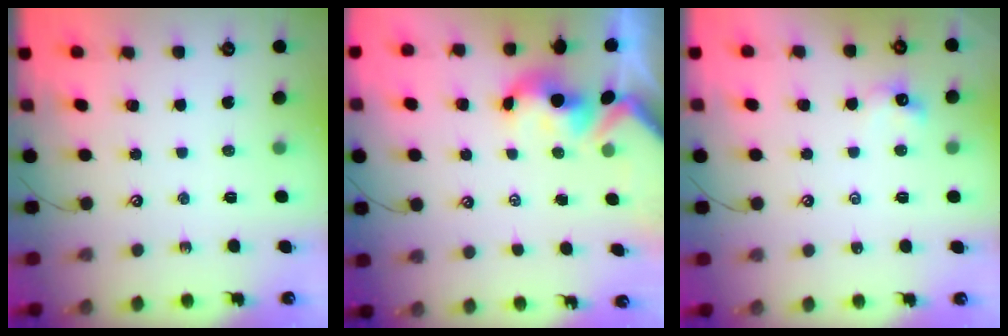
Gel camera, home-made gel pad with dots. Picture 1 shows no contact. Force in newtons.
{"total": 2.1, "press": 2.0, "slide": 0.7}
{"total": 2.2, "press": 2.1, "slide": 0.7}